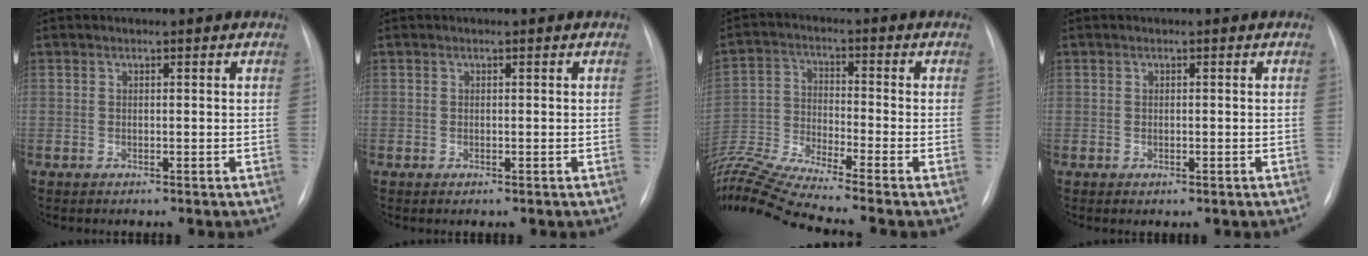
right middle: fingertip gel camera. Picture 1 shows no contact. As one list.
[{"total": 0.0}, {"total": 13.4, "force": [-12.1, -2.7, 5.0], "torque": [-0.099, -0.013, -0.224]}, {"total": 0.6, "force": [-0.2, 0.5, 0.3], "torque": [-0.006, -0.001, -0.001]}]